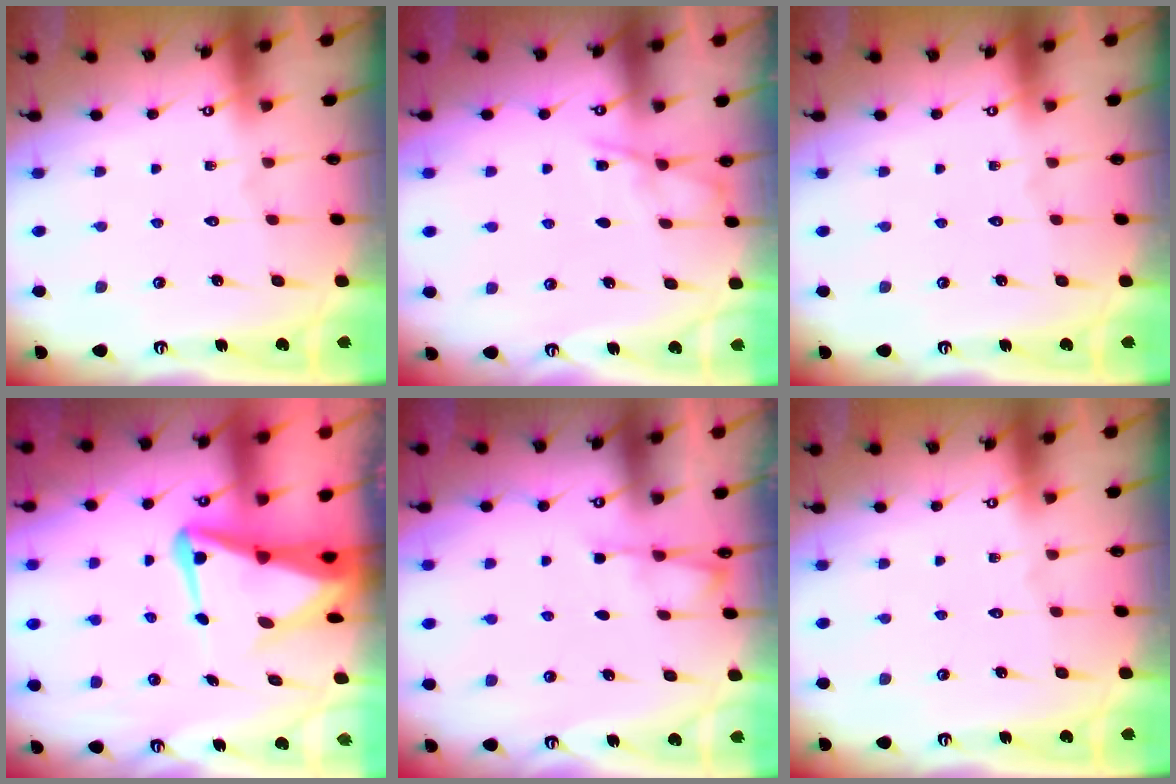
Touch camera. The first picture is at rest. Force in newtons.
{"total": 4.3, "press": 4.2, "slide": 0.6}
{"total": 0.0}
{"total": 7.6, "press": 7.5, "slide": 1.6}
{"total": 2.3, "press": 2.3, "slide": 0.4}
{"total": 0.0}